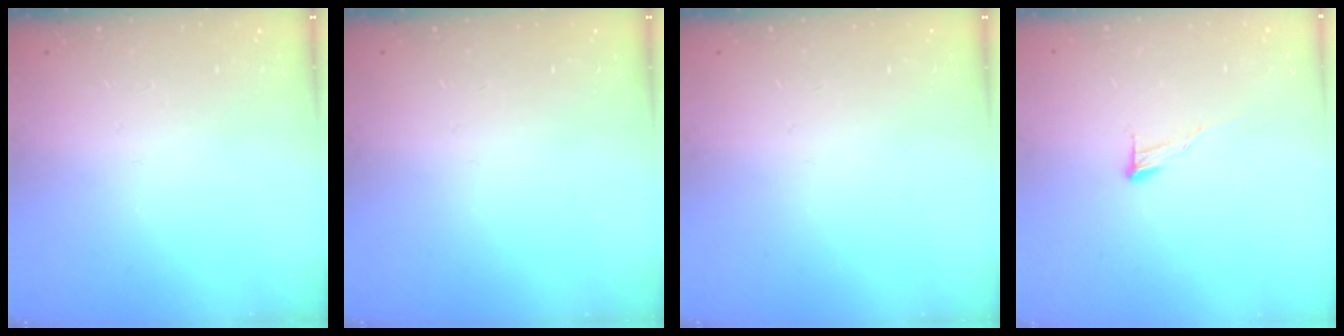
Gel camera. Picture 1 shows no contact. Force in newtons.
{"total": 0.0}
{"total": 0.0}
{"total": 5.6, "press": 5.6, "slide": 0.2}